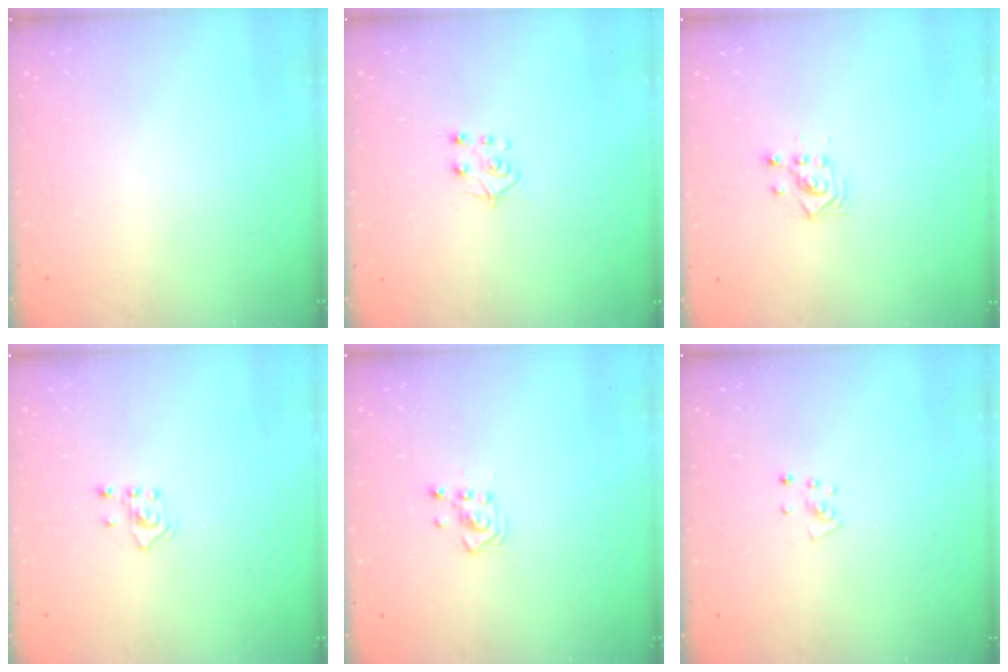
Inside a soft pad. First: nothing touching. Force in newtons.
{"total": 6.9, "press": 6.9, "slide": 0.6}
{"total": 3.0, "press": 3.0, "slide": 0.1}
{"total": 2.4, "press": 2.2, "slide": 0.8}
{"total": 3.1, "press": 3.1, "slide": 0.2}
{"total": 3.7, "press": 3.7, "slide": 0.3}